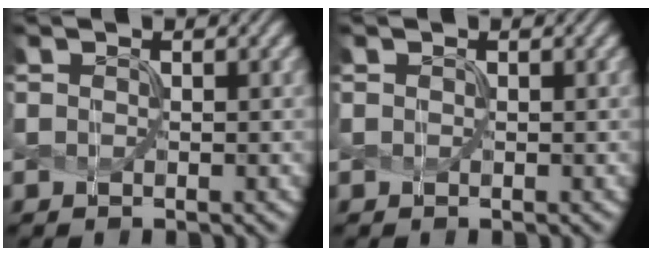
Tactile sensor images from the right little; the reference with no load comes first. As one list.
[{"total": 0.0}]